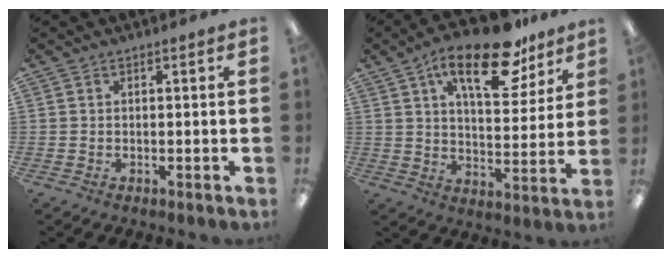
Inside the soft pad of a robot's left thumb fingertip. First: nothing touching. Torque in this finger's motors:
{"motor_torque": [0.44, 0.42, 1.79, -0.98, 0.28]}